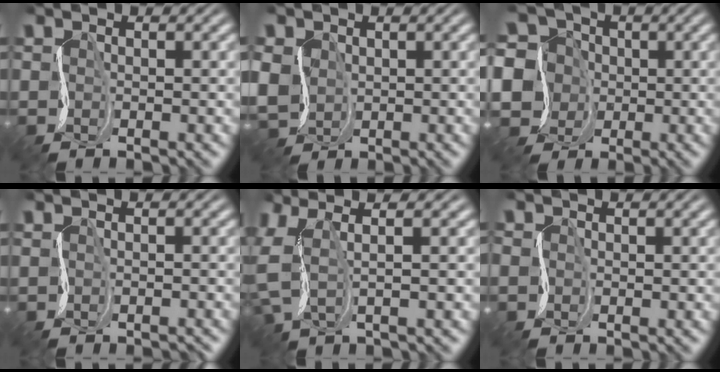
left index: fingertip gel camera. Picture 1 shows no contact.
{"total": 3.3, "force": [0.2, 3.0, 1.4], "torque": [-0.048, -0.002, -0.002]}
{"total": 11.8, "force": [0.0, 11.1, 4.0], "torque": [-0.106, 0.026, -0.036]}
{"total": 0.5, "force": [-0.3, 0.2, 0.4], "torque": [-0.008, -0.009, -0.011]}
{"total": 4.3, "force": [0.8, 1.4, 4.0], "torque": [-0.105, 0.005, 0.009]}
{"total": 0.7, "force": [-0.2, 0.6, 0.3], "torque": [-0.004, -0.001, -0.009]}